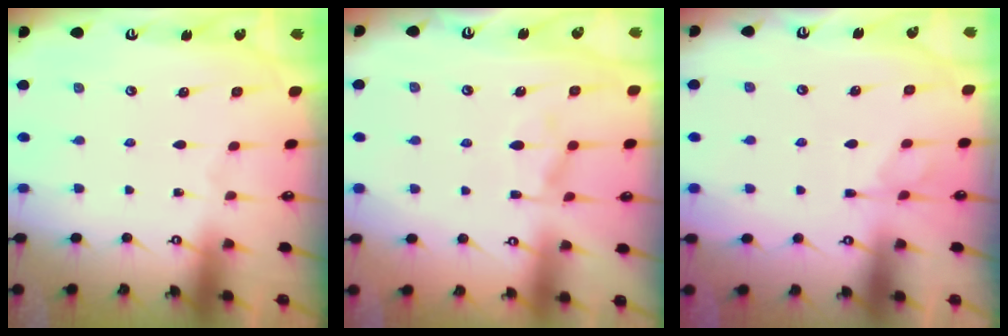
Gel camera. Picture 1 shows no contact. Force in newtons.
{"total": 1.7, "press": 0.9, "slide": 1.5}
{"total": 1.3, "press": 0.6, "slide": 1.1}